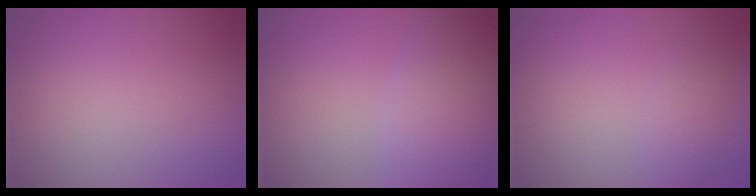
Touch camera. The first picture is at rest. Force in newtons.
{"total": 6.8, "press": 6.7, "slide": 0.6}
{"total": 1.9, "press": 1.9, "slide": 0.1}